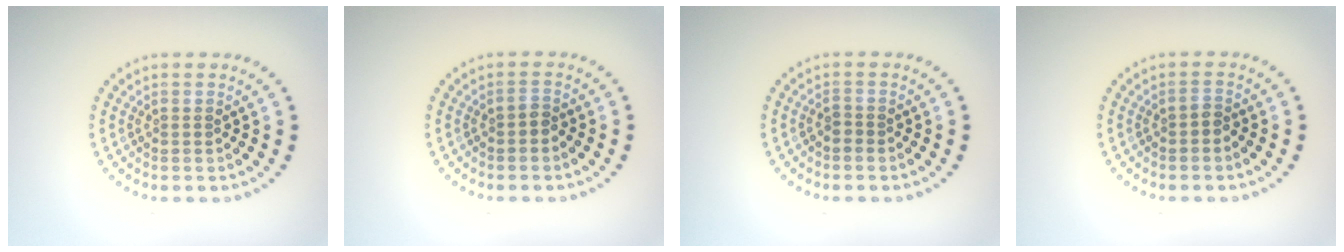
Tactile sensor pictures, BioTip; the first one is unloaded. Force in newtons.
{"total": 1.0, "press": 0.8, "slide": 0.5}
{"total": 0.7, "press": 0.4, "slide": 0.5}
{"total": 1.0, "press": 0.8, "slide": 0.5}